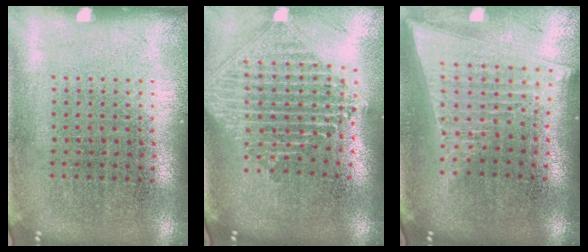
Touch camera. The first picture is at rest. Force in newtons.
{"total": 2.4, "press": 1.8, "slide": 1.5}
{"total": 2.1, "press": 1.8, "slide": 1.1}